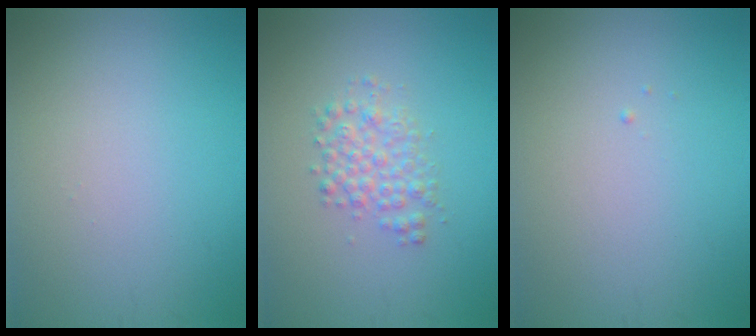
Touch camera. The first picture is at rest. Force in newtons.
{"total": 2.6, "press": 2.6, "slide": 0.0}
{"total": 0.0}